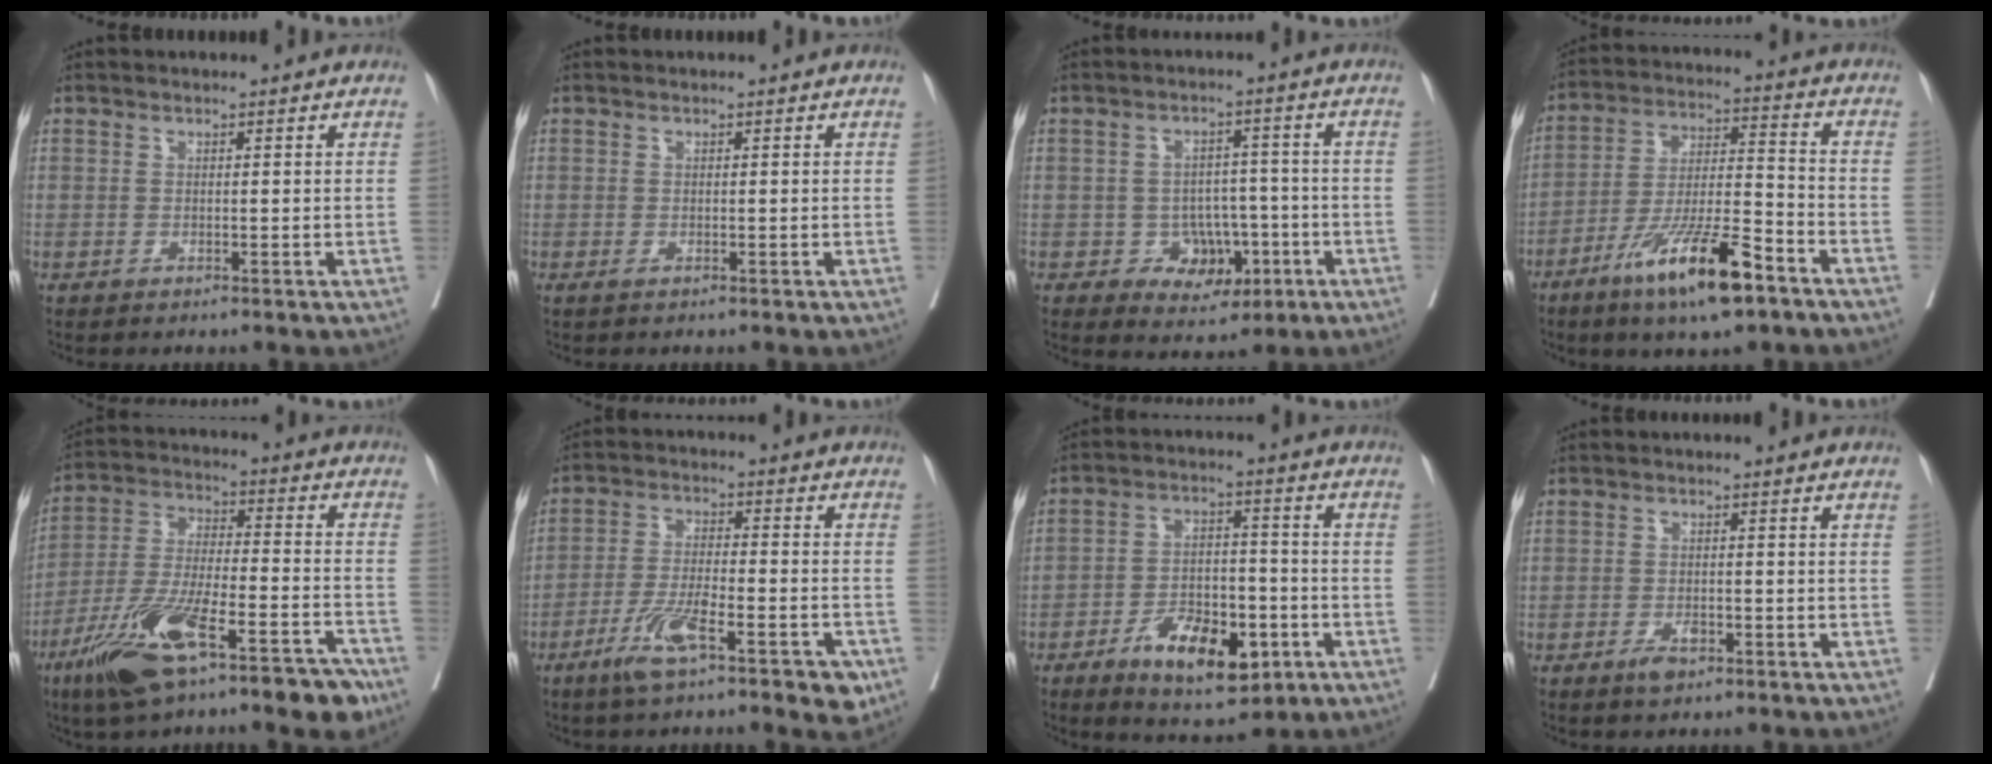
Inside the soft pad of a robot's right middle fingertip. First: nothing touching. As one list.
[{"total": 0.0}, {"total": 6.7, "force": [-2.5, 5.2, 3.4], "torque": [-0.037, 0.015, -0.027]}, {"total": 14.3, "force": [-8.8, 2.2, 11.1], "torque": [-0.207, -0.021, -0.157]}, {"total": 18.9, "force": [-12.0, 3.9, 14.0], "torque": [-0.245, -0.014, -0.209]}, {"total": 10.9, "force": [-6.2, 2.2, 8.7], "torque": [-0.147, -0.005, -0.102]}, {"total": 11.8, "force": [-5.8, 5.2, 8.9], "torque": [-0.147, 0.006, -0.086]}, {"total": 2.6, "force": [-1.6, 1.0, 1.7], "torque": [-0.031, 0.001, -0.025]}]